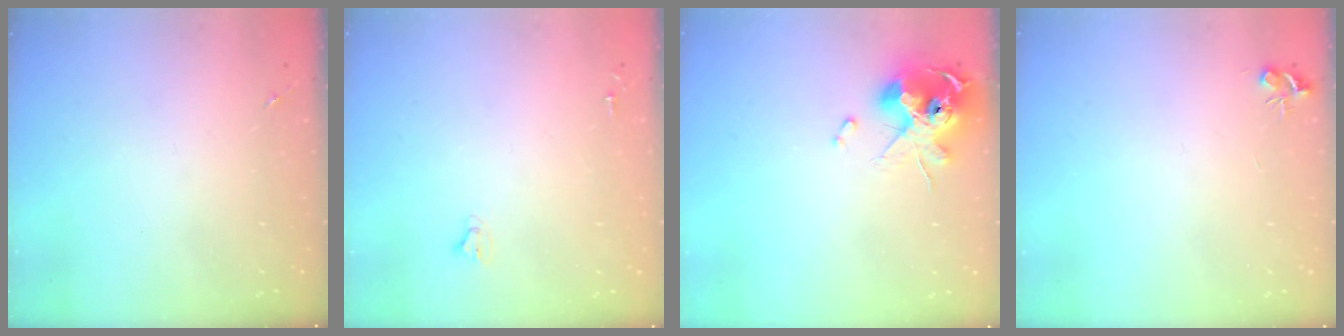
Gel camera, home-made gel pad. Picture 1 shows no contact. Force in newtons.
{"total": 2.0, "press": 2.0, "slide": 0.2}
{"total": 13.0, "press": 12.9, "slide": 1.8}
{"total": 4.7, "press": 4.7, "slide": 0.6}